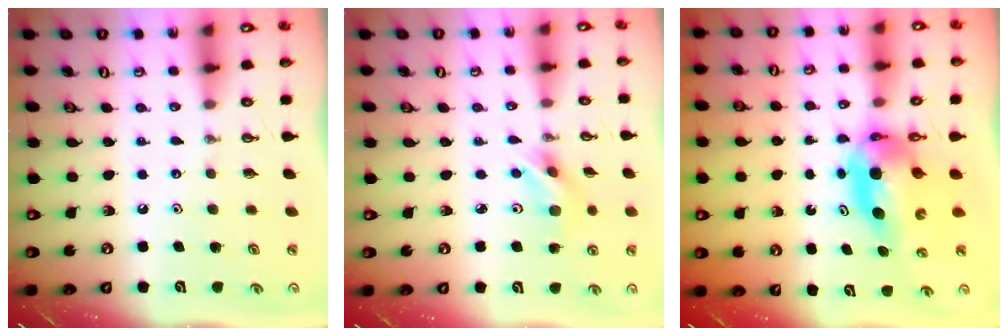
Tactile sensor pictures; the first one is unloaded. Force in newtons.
{"total": 6.7, "press": 5.0, "slide": 4.4}
{"total": 6.7, "press": 6.6, "slide": 1.1}